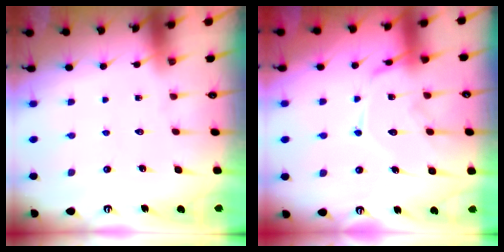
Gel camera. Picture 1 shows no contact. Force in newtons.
{"total": 12.3, "press": 12.3, "slide": 0.7}